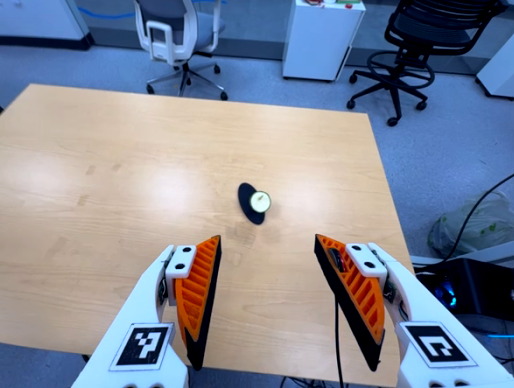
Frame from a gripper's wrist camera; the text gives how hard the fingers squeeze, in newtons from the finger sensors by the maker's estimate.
{"total": 0.0}